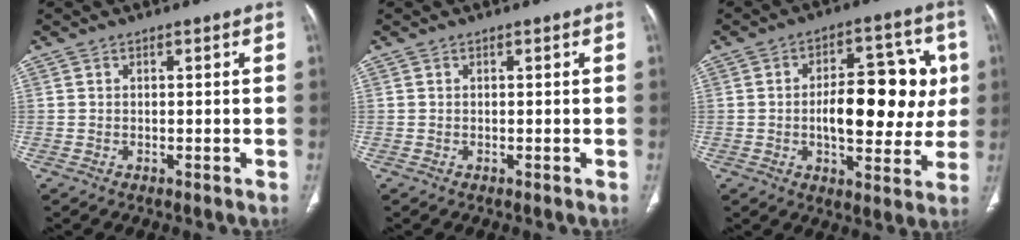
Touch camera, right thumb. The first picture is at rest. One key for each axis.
{"total": 0.0}
{"total": 17.2, "fx": 0.5, "fy": 8.6, "fz": 14.9, "tx": -0.171, "ty": 0.020, "tz": 0.009}